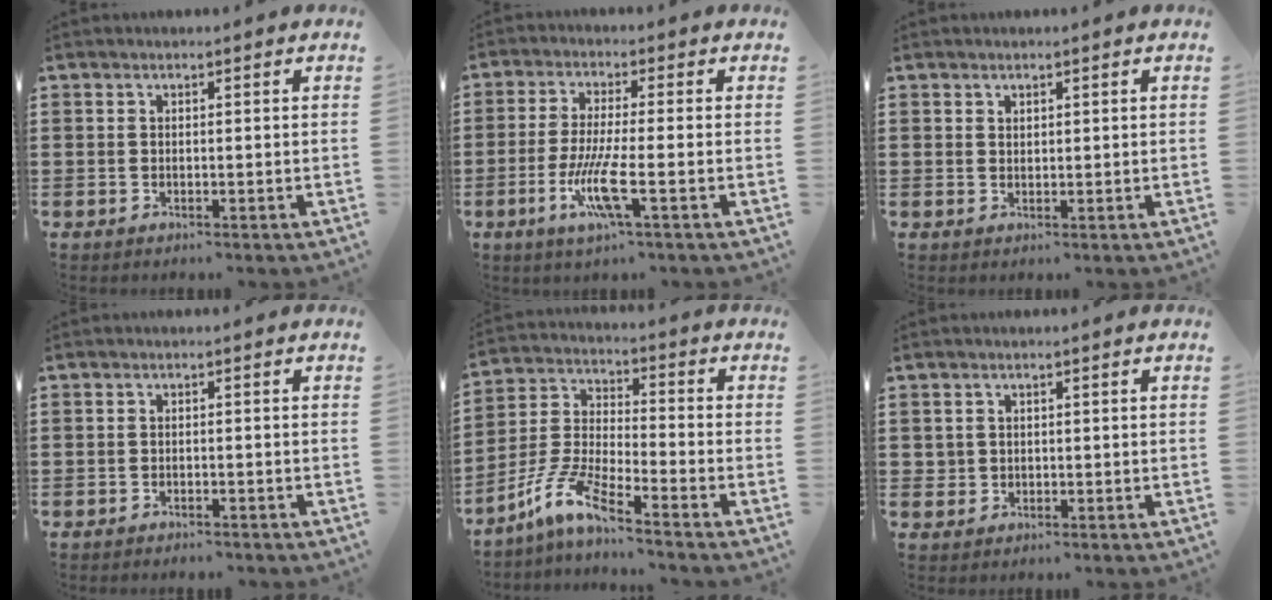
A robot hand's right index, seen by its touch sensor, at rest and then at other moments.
{"total": 7.8, "force": [-2.6, 0.9, 7.3], "torque": [-0.162, -0.023, -0.056]}
{"total": 1.0, "force": [0.8, 0.6, 0.2], "torque": [-0.004, 0.003, 0.016]}
{"total": 0.8, "force": [-0.8, 0.1, 0.1], "torque": [-0.004, 0.001, -0.017]}
{"total": 7.7, "force": [-6.0, 0.7, 4.8], "torque": [-0.129, -0.015, -0.125]}
{"total": 1.3, "force": [0.1, 1.2, 0.2], "torque": [-0.007, 0.008, 0.001]}